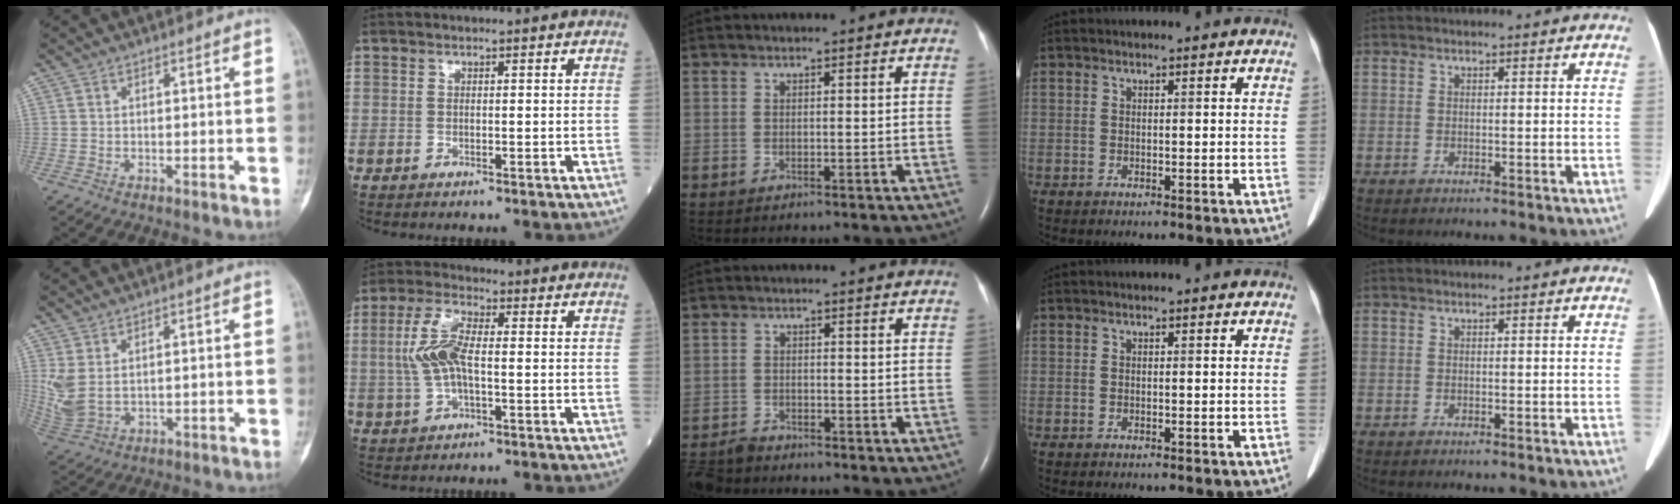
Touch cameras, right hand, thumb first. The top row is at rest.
{"thumb": {"total": 5.9, "force": [1.5, 3.4, 4.7], "torque": [-0.112, -0.004, 0.046]}, "index": {"total": 7.5, "force": [0.0, 2.7, 7.0], "torque": [-0.163, 0.010, 0.000]}, "middle": {"total": 4.8, "force": [-4.6, 1.3, 0.7], "torque": [-0.014, -0.015, -0.086]}}